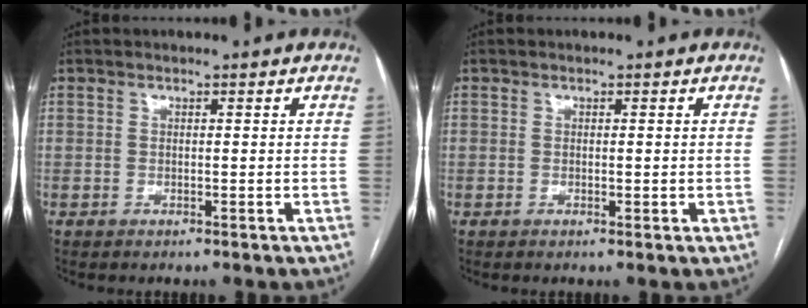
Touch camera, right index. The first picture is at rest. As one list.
[{"total": 1.1, "force": [0.0, 0.5, 0.9], "torque": [-0.015, -0.001, 0.003]}]